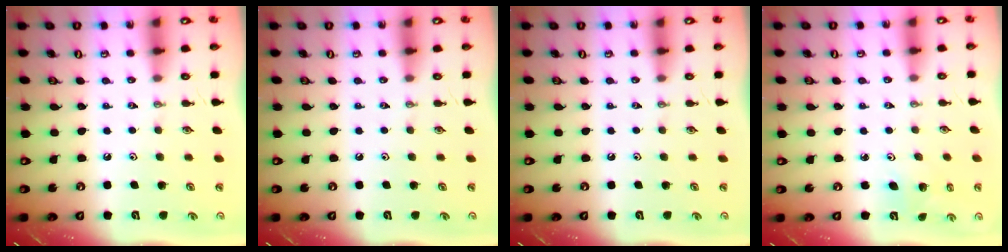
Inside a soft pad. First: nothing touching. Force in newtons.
{"total": 0.0}
{"total": 0.0}
{"total": 3.5, "press": 3.5, "slide": 0.3}